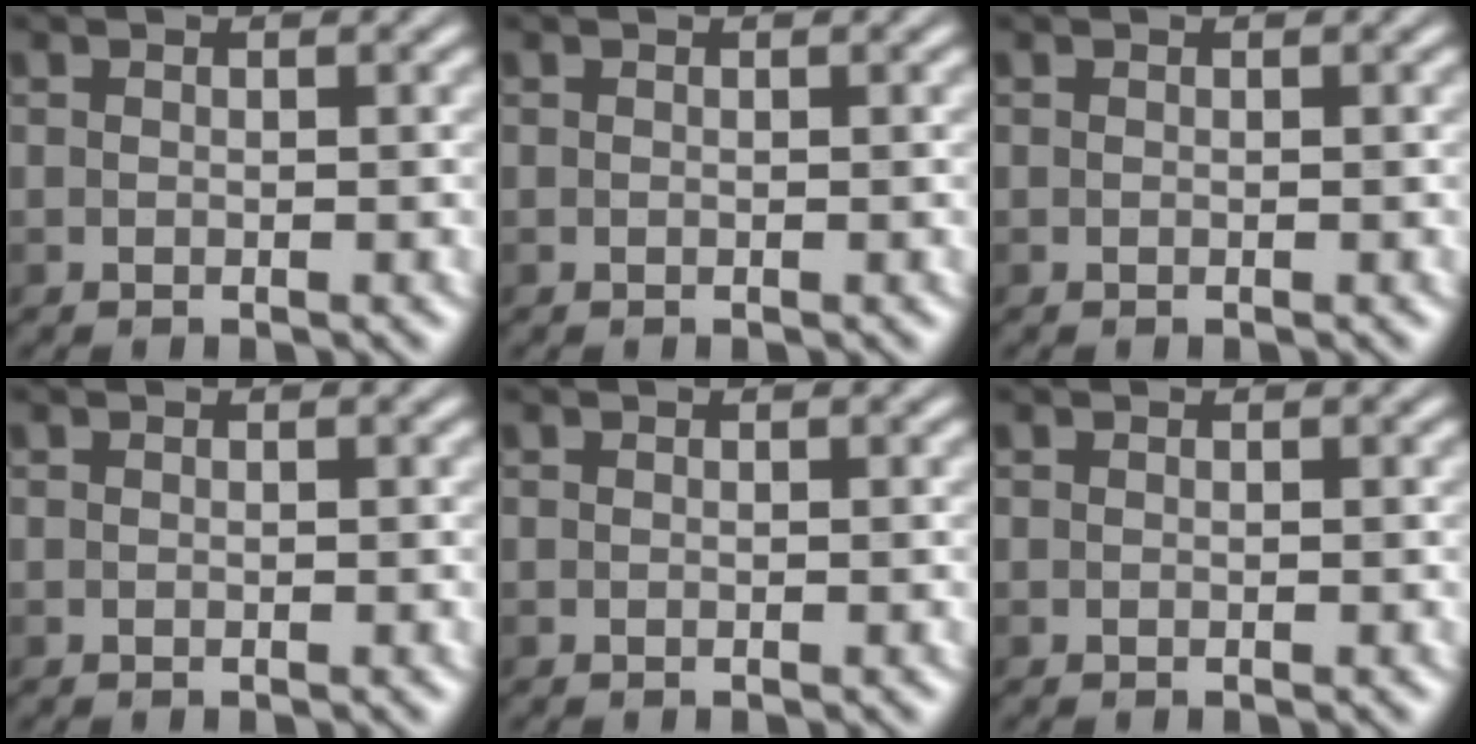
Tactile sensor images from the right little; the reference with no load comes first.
{"total": 0.0}
{"total": 0.0}
{"total": 0.0}
{"total": 0.0}
{"total": 0.0}